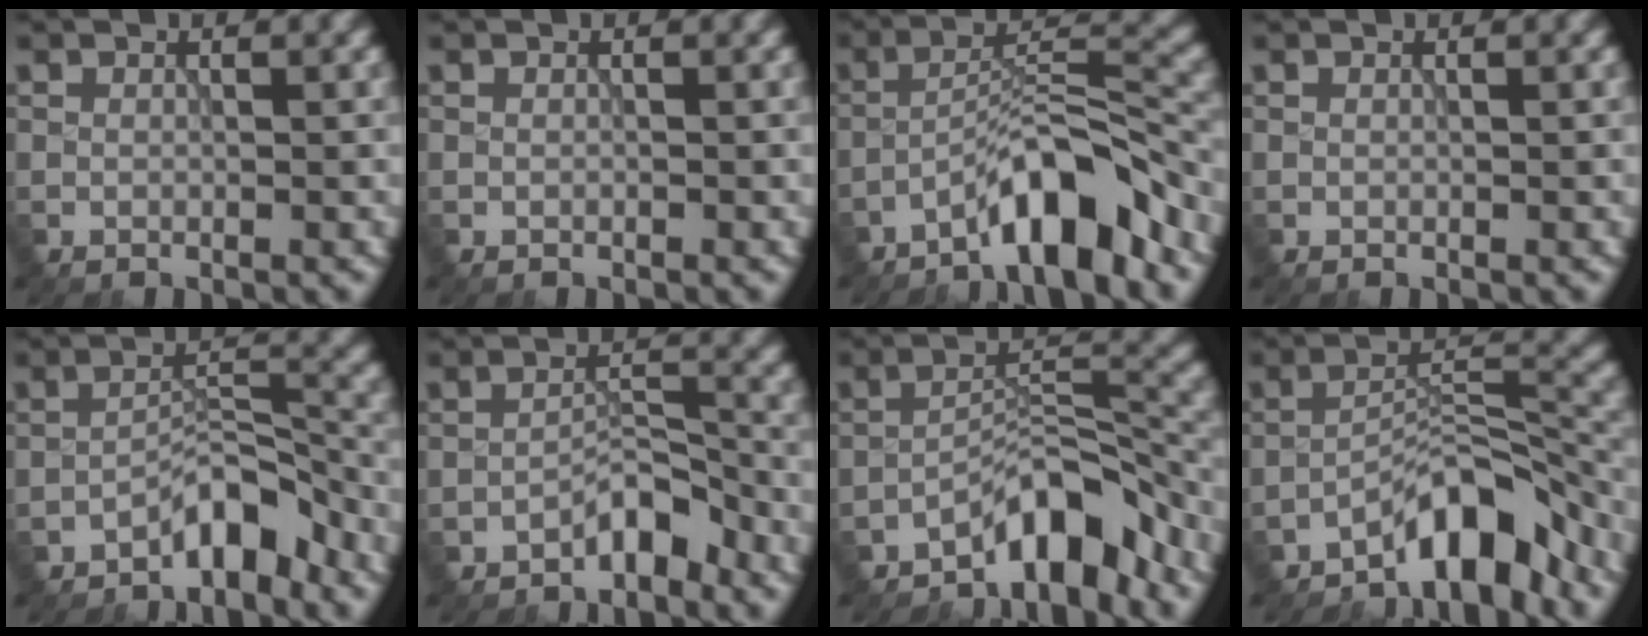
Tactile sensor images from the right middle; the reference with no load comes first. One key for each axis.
{"total": 0.0}
{"total": 6.8, "fx": -4.9, "fy": 1.1, "fz": 4.5, "tx": -0.068, "ty": 0.020, "tz": -0.087}
{"total": 0.0}
{"total": 3.8, "fx": -3.1, "fy": 1.0, "fz": 2.1, "tx": -0.026, "ty": 0.022, "tz": -0.056}
{"total": 2.7, "fx": -2.2, "fy": 0.7, "fz": 1.4, "tx": -0.017, "ty": 0.018, "tz": -0.039}
{"total": 5.6, "fx": -4.6, "fy": 1.4, "fz": 3.0, "tx": -0.035, "ty": 0.018, "tz": -0.082}
{"total": 6.0, "fx": -4.8, "fy": 1.4, "fz": 3.2, "tx": -0.037, "ty": 0.017, "tz": -0.086}